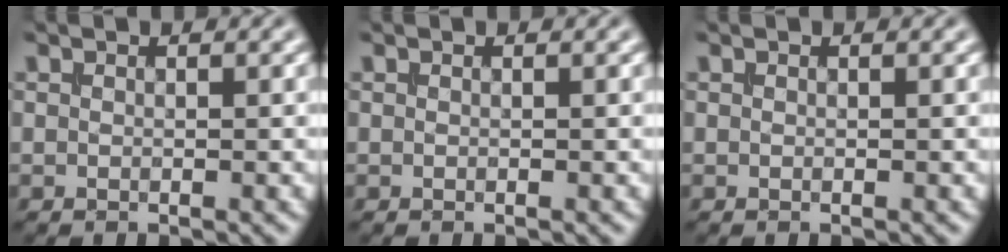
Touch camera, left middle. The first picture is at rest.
{"total": 0.0}
{"total": 0.0}